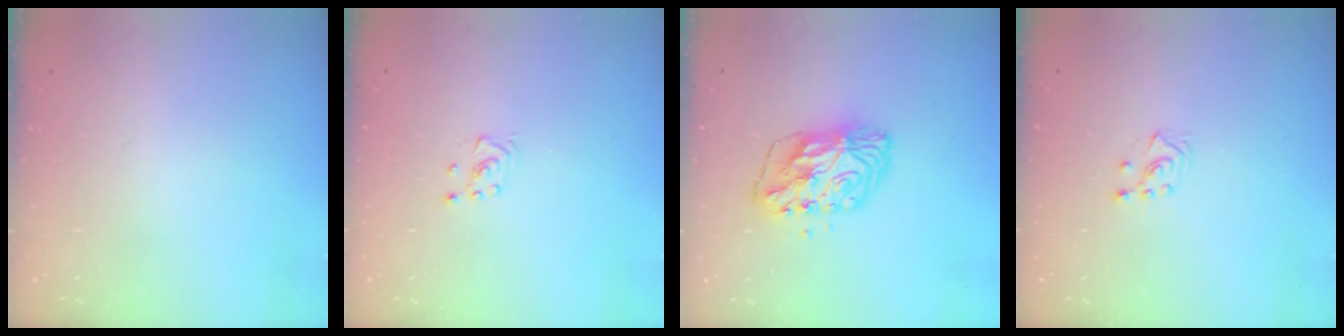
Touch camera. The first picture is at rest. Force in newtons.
{"total": 2.6, "press": 2.4, "slide": 1.0}
{"total": 11.3, "press": 11.2, "slide": 1.6}
{"total": 3.7, "press": 3.7, "slide": 0.7}